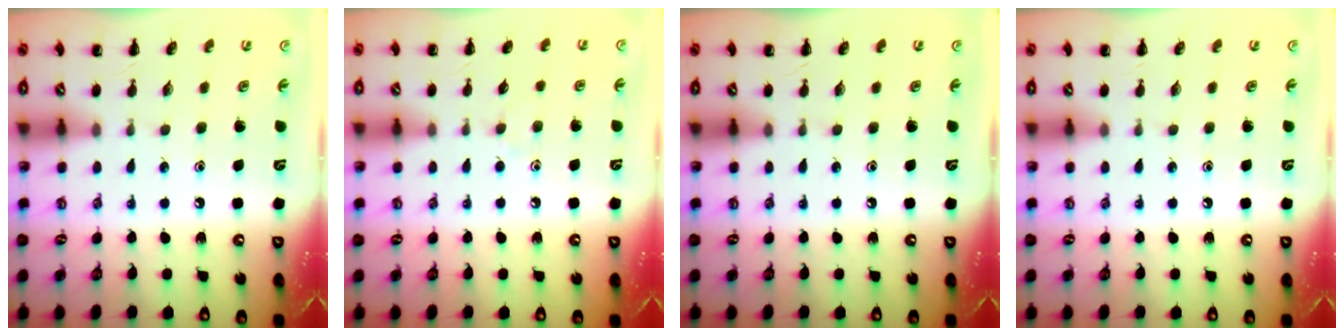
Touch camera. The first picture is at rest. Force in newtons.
{"total": 3.7, "press": 3.4, "slide": 1.4}
{"total": 0.0}
{"total": 0.0}